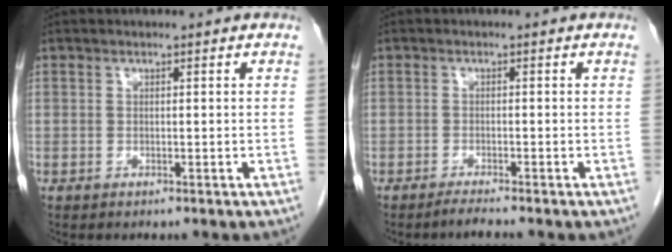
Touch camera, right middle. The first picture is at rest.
{"total": 1.7, "force": [-1.5, -0.5, 0.6], "torque": [-0.018, -0.003, -0.030]}